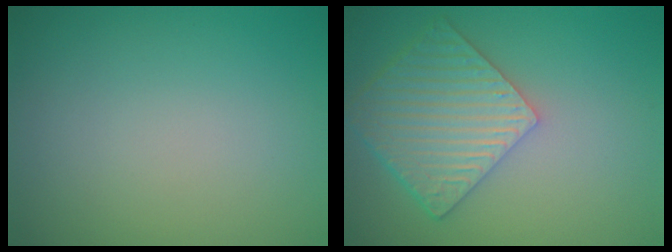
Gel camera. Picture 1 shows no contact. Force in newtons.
{"total": 6.0, "press": 4.4, "slide": 4.1}